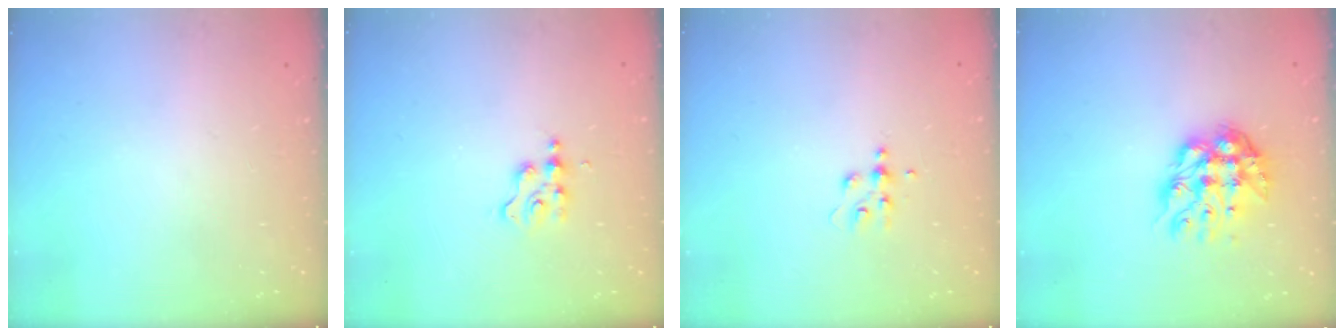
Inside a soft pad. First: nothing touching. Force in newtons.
{"total": 2.9, "press": 2.9, "slide": 0.4}
{"total": 4.5, "press": 4.5, "slide": 0.5}
{"total": 11.4, "press": 11.3, "slide": 1.1}